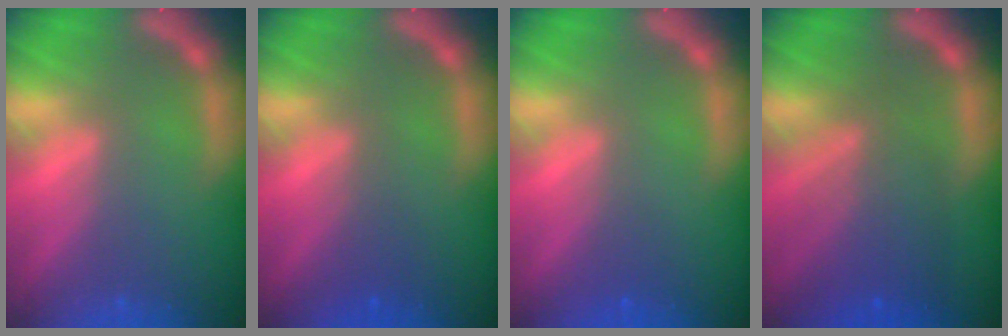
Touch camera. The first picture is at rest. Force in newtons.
{"total": 1.5}
{"total": 1.0}
{"total": 6.5}